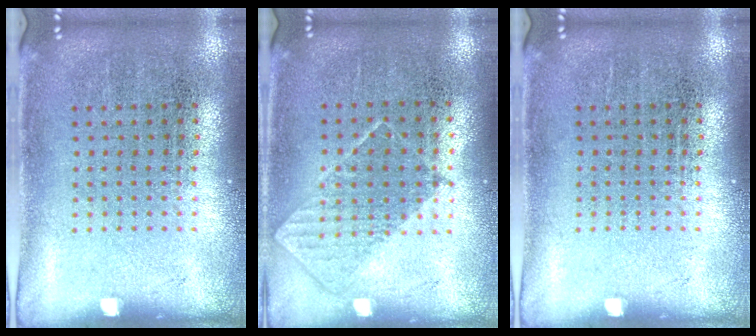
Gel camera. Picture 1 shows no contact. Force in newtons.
{"total": 0.8, "press": 0.8, "slide": 0.3}
{"total": 0.0}